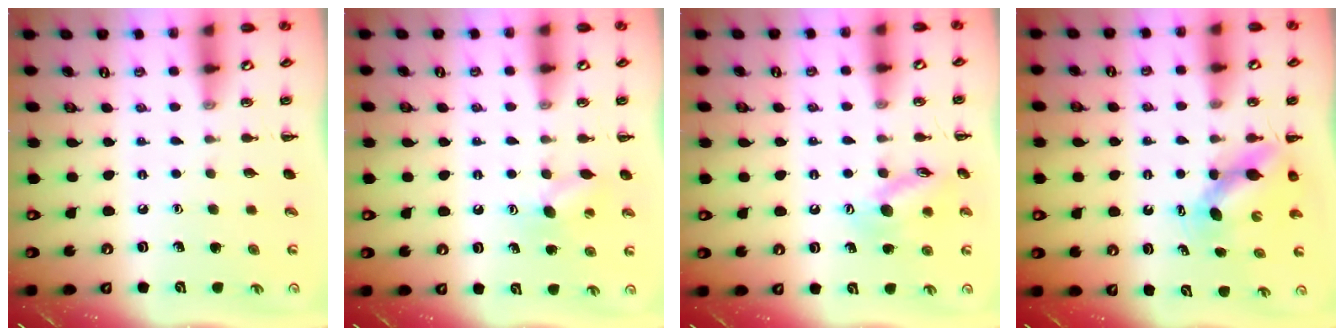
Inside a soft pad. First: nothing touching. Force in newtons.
{"total": 7.4, "press": 7.3, "slide": 1.4}
{"total": 11.8, "press": 11.7, "slide": 1.7}
{"total": 6.2, "press": 6.2, "slide": 0.5}